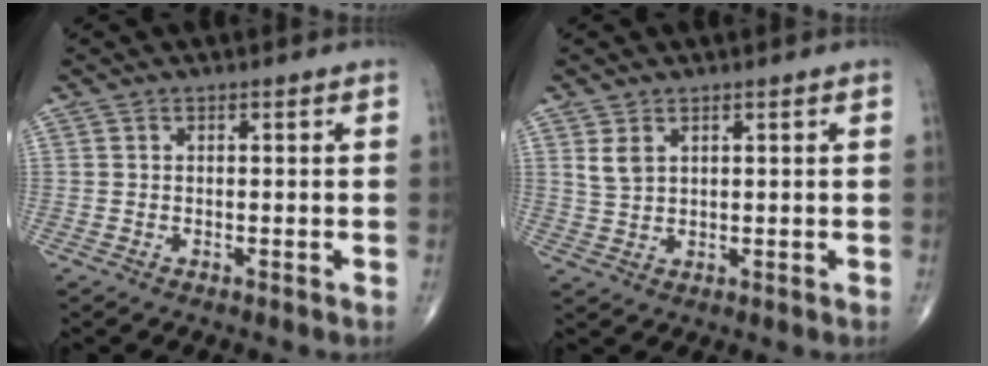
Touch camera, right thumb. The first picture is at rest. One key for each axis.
{"total": 2.8, "fx": 1.5, "fy": 1.6, "fz": 1.7, "tx": -0.034, "ty": -0.005, "tz": 0.038}